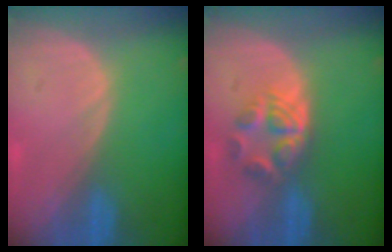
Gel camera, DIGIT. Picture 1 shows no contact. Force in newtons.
{"total": 6.1, "press": 5.0, "slide": 3.4}